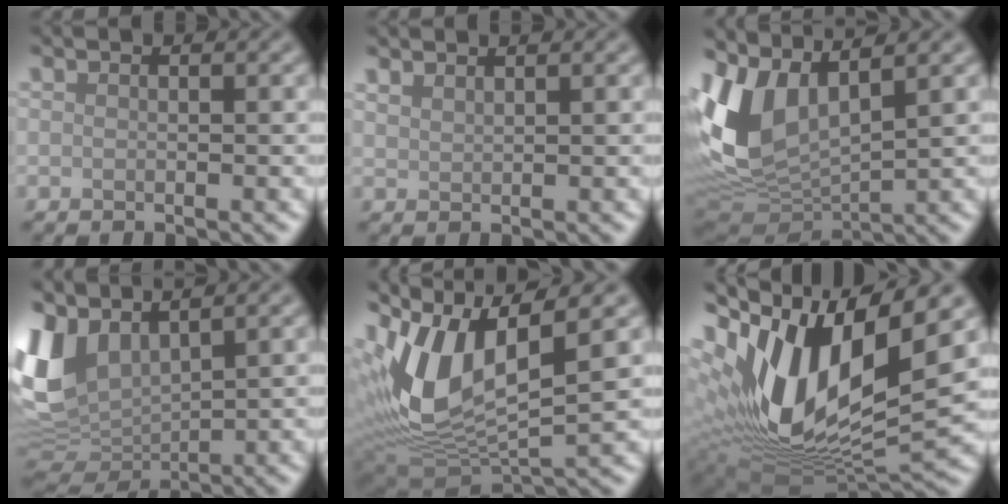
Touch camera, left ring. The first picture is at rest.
{"total": 1.3, "force": [1.3, 0.1, 0.2], "torque": [-0.006, 0.001, 0.026]}
{"total": 8.8, "force": [3.1, 4.7, 6.8], "torque": [-0.167, -0.002, 0.064]}
{"total": 8.0, "force": [3.5, 4.4, 5.7], "torque": [-0.147, -0.005, 0.069]}
{"total": 11.2, "force": [3.6, 5.2, 9.3], "torque": [-0.207, -0.008, 0.072]}
{"total": 15.9, "force": [3.8, 7.5, 13.5], "torque": [-0.275, 0.000, 0.069]}